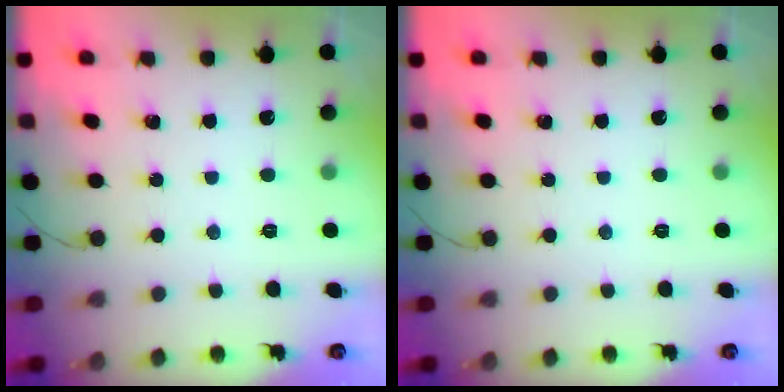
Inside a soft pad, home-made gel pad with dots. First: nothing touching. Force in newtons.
{"total": 0.0}